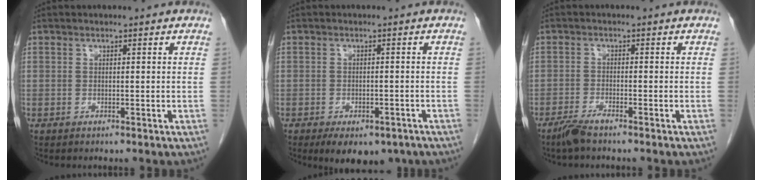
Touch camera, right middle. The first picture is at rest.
{"total": 8.6, "force": [-6.1, 4.0, 4.5], "torque": [-0.053, -0.002, -0.082]}
{"total": 3.0, "force": [-2.4, 0.2, 1.7], "torque": [-0.041, -0.006, -0.050]}